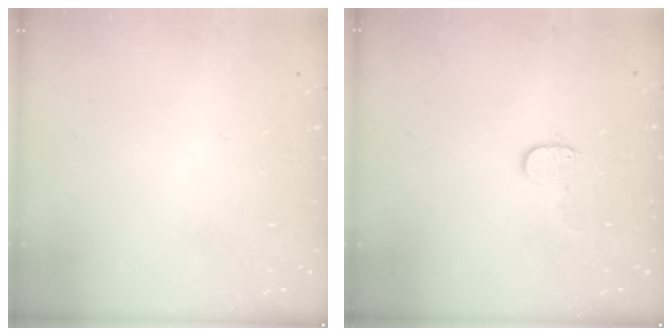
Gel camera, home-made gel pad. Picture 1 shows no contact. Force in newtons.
{"total": 4.6, "press": 4.6, "slide": 0.4}